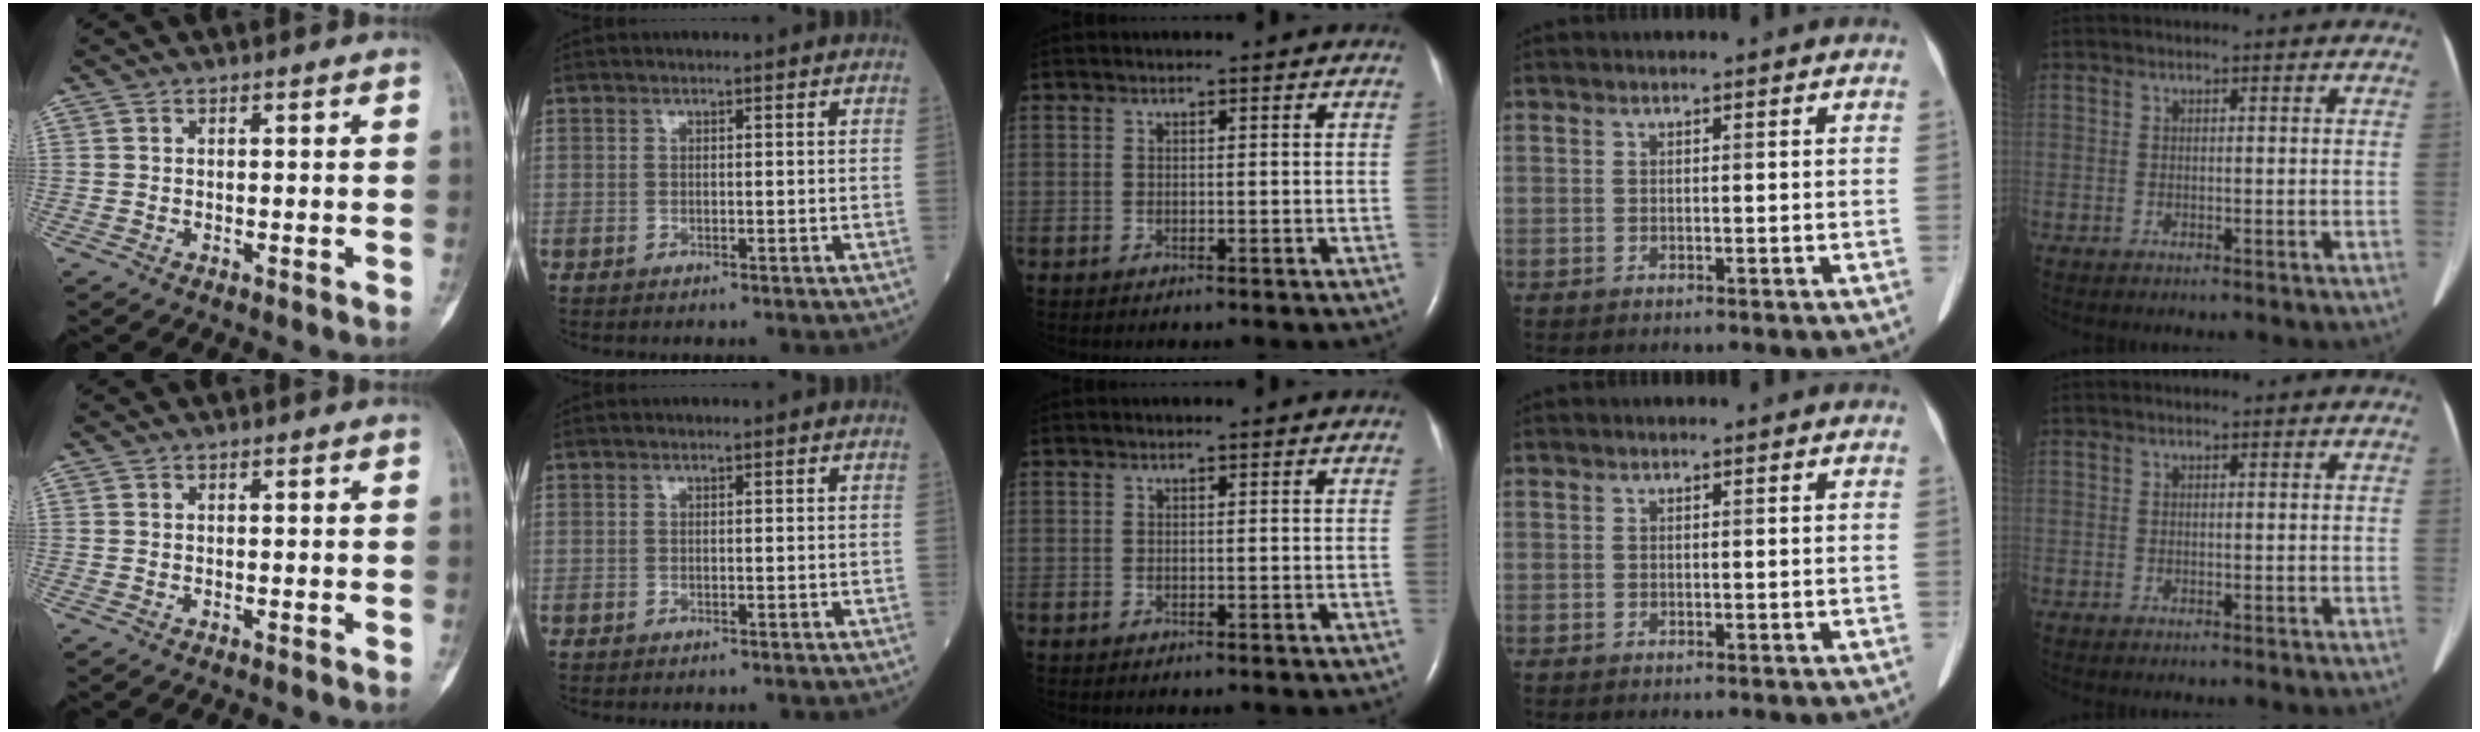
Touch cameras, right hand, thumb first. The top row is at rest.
{}